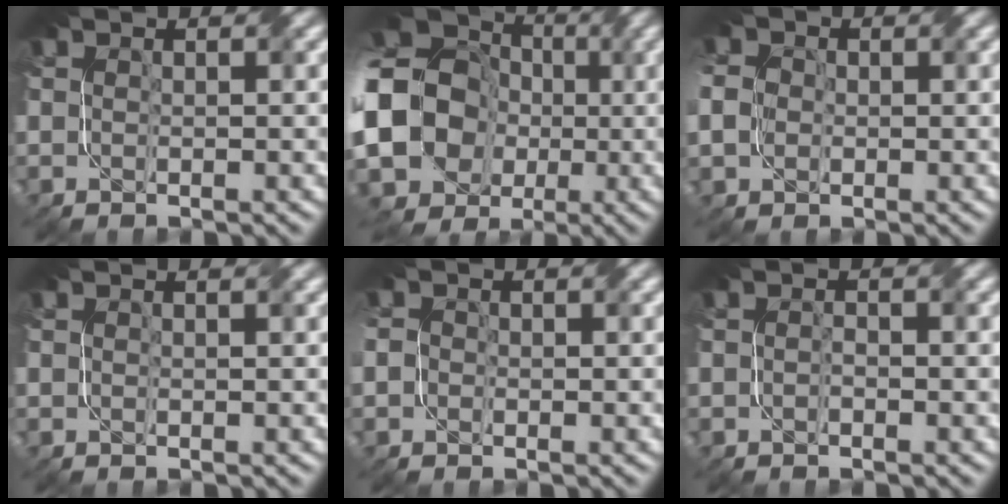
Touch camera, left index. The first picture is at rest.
{"total": 21.8, "force": [-2.2, 19.5, 9.3], "torque": [-0.223, -0.002, -0.087]}
{"total": 3.7, "force": [0.2, 3.2, 1.9], "torque": [-0.052, 0.017, 0.000]}
{"total": 0.6, "force": [0.5, 0.0, 0.2], "torque": [-0.007, -0.002, 0.002]}
{"total": 1.0, "force": [-0.2, 0.9, 0.3], "torque": [-0.004, -0.002, -0.007]}
{"total": 0.6, "force": [-0.5, 0.2, 0.4], "torque": [-0.010, 0.001, -0.009]}